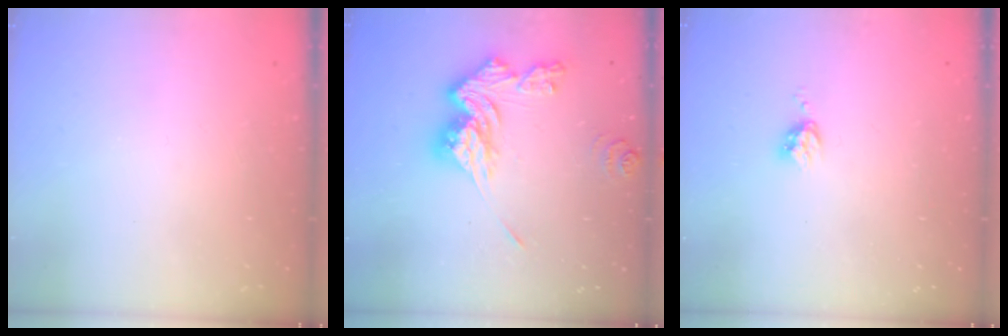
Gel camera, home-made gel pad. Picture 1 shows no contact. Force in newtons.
{"total": 15.3, "press": 15.2, "slide": 1.4}
{"total": 3.7, "press": 3.7, "slide": 0.5}